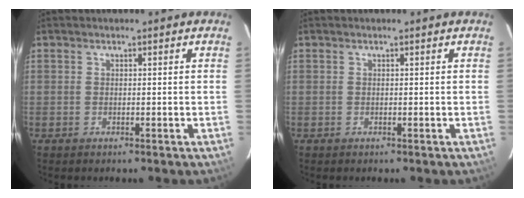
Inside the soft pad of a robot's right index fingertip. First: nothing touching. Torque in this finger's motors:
{"motor_torque": [0.11, 0.11, -0.01, 0.00]}